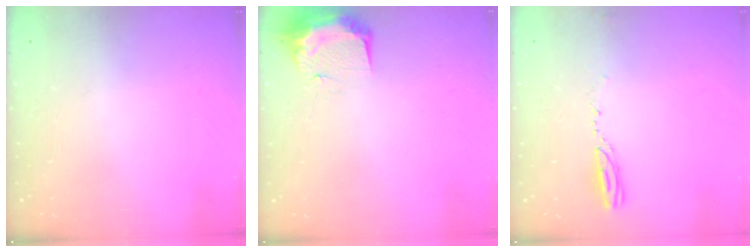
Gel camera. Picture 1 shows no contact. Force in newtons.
{"total": 9.4, "press": 9.4, "slide": 0.9}
{"total": 3.3, "press": 3.1, "slide": 1.2}